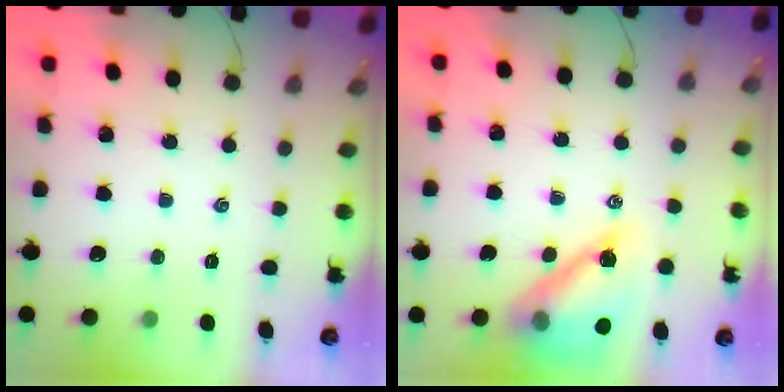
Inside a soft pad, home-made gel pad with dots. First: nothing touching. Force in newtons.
{"total": 14.4, "press": 13.8, "slide": 4.2}